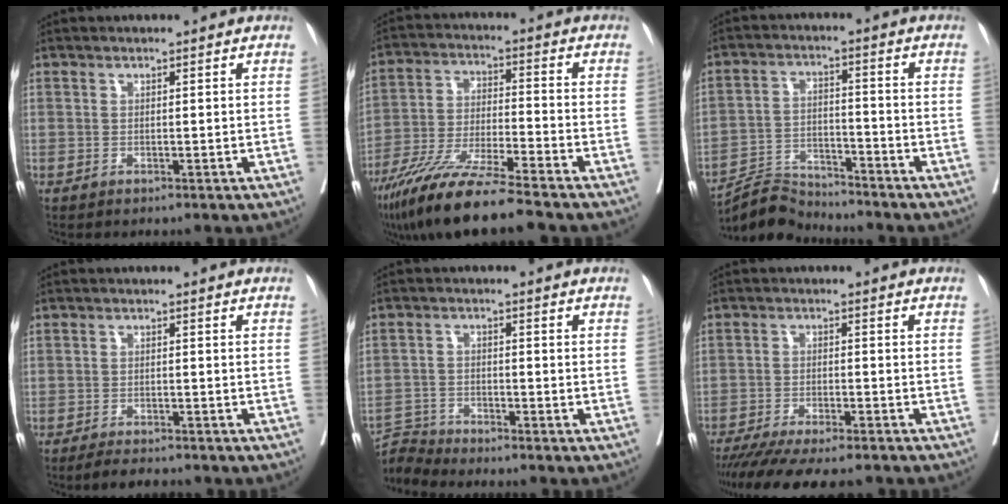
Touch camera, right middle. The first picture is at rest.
{"total": 13.0, "force": [-10.2, -0.1, 8.1], "torque": [-0.150, -0.032, -0.184]}
{"total": 7.0, "force": [-6.9, -0.2, -1.1], "torque": [0.012, 0.005, -0.126]}
{"total": 3.4, "force": [-3.1, 0.5, 1.4], "torque": [-0.024, -0.010, -0.051]}
{"total": 4.6, "force": [-4.3, -1.3, -1.2], "torque": [0.019, -0.009, -0.083]}
{"total": 14.4, "force": [-12.4, 2.2, 7.0], "torque": [-0.115, -0.028, -0.181]}